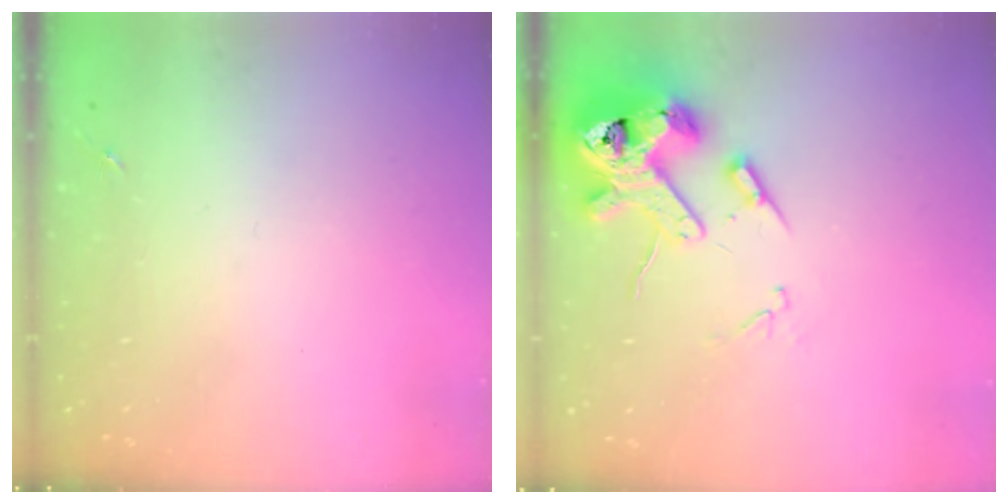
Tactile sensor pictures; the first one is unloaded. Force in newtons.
{"total": 15.6, "press": 15.4, "slide": 2.3}